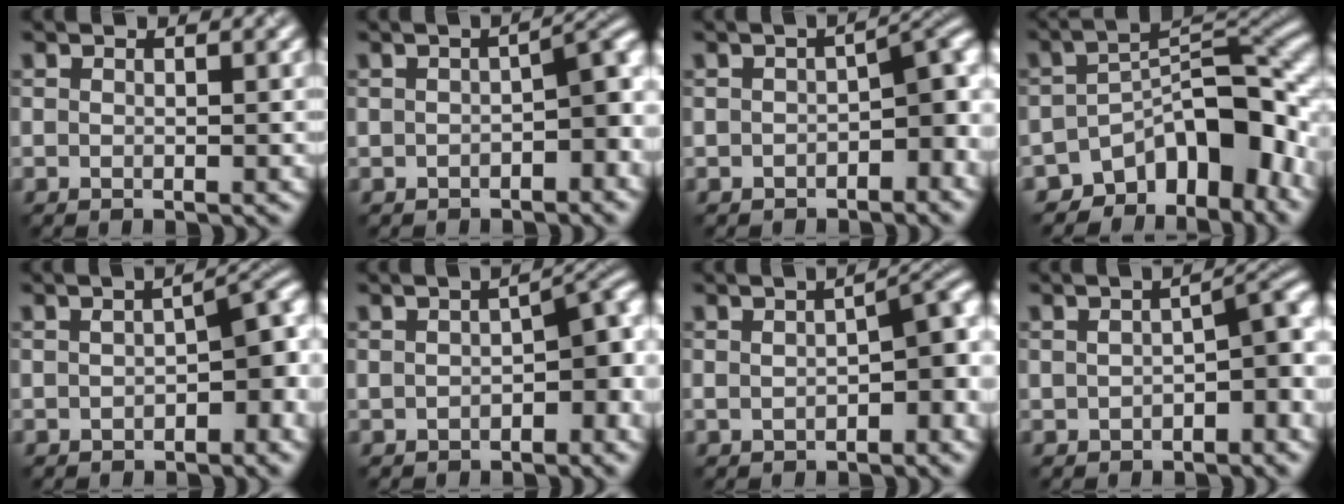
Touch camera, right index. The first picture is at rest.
{"total": 3.8, "force": [-1.3, 1.8, 3.1], "torque": [-0.032, 0.010, -0.024]}
{"total": 4.7, "force": [-1.6, 2.5, 3.7], "torque": [-0.030, 0.007, -0.030]}
{"total": 9.2, "force": [-5.9, 4.5, 5.4], "torque": [-0.047, 0.006, -0.106]}
{"total": 5.4, "force": [-1.1, 2.6, 4.6], "torque": [-0.046, 0.009, -0.020]}
{"total": 5.4, "force": [-1.4, 2.8, 4.4], "torque": [-0.039, 0.008, -0.026]}
{"total": 5.1, "force": [-0.7, 2.1, 4.6], "torque": [-0.052, 0.007, -0.011]}
{"total": 4.9, "force": [-1.4, 2.4, 4.1], "torque": [-0.043, 0.010, -0.025]}